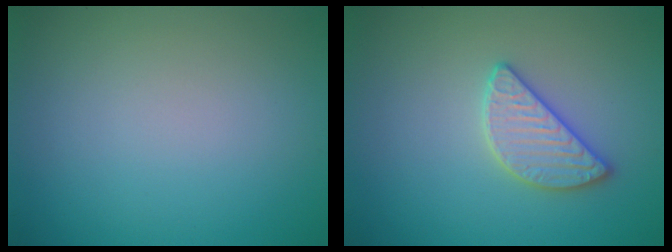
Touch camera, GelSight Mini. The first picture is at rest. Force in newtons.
{"total": 2.8, "press": 2.8, "slide": 0.2}